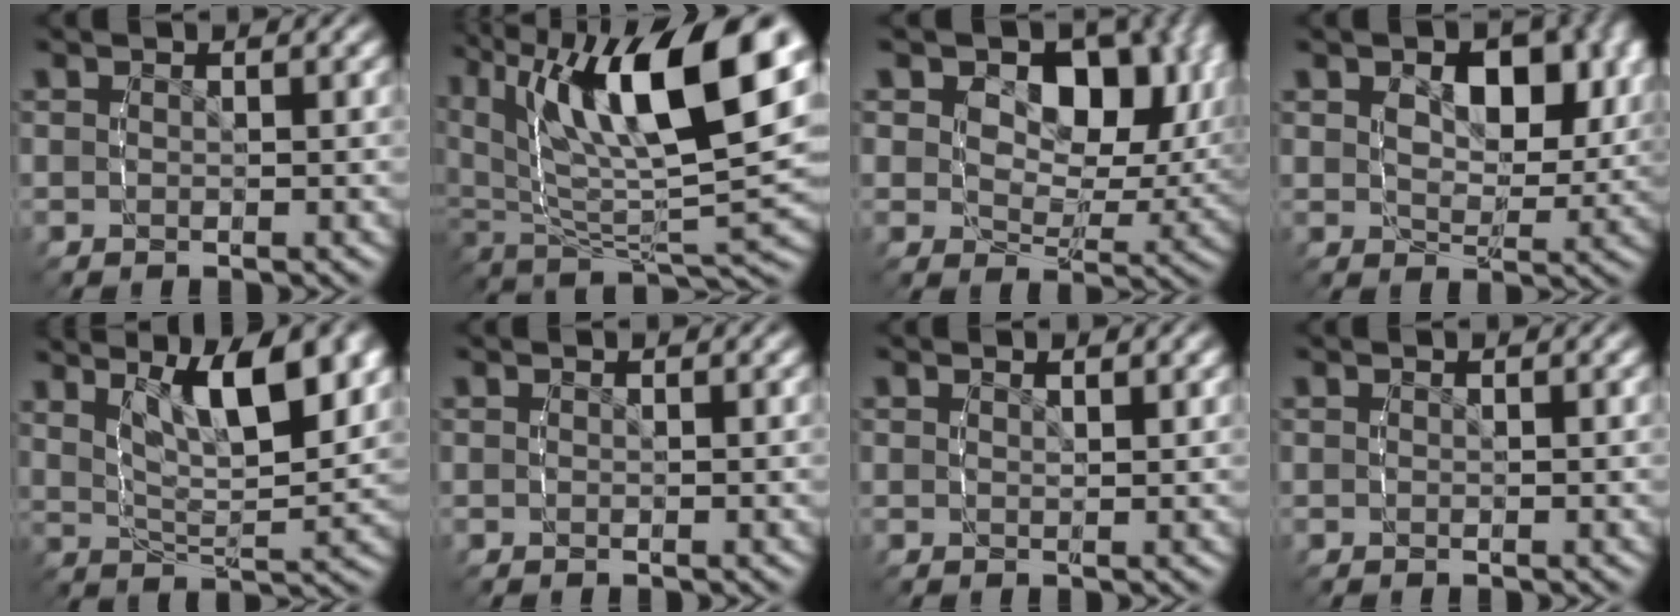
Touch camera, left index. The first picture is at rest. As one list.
[{"total": 12.6, "force": [3.0, 5.7, 10.8], "torque": [-0.198, -0.006, 0.048]}, {"total": 10.1, "force": [2.7, 7.1, 6.7], "torque": [-0.103, -0.005, 0.030]}, {"total": 4.2, "force": [1.2, 2.5, 3.2], "torque": [-0.062, -0.018, 0.022]}, {"total": 8.3, "force": [3.3, 3.8, 6.6], "torque": [-0.116, -0.005, 0.048]}, {"total": 0.0}, {"total": 0.5, "force": [0.4, 0.0, 0.3], "torque": [-0.005, -0.004, 0.007]}, {"total": 0.0}]